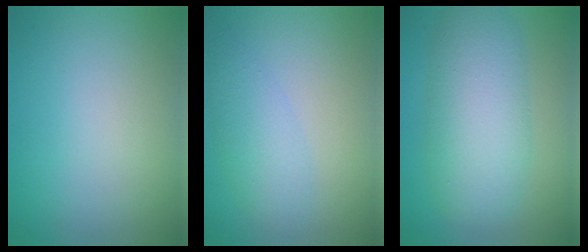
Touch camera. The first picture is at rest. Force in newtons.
{"total": 2.9, "press": 2.9, "slide": 0.0}
{"total": 7.2, "press": 7.2, "slide": 0.2}